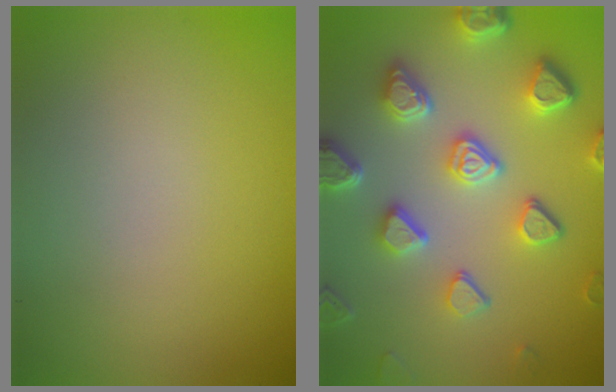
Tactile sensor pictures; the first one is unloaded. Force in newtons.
{"total": 6.5, "press": 5.3, "slide": 3.8}